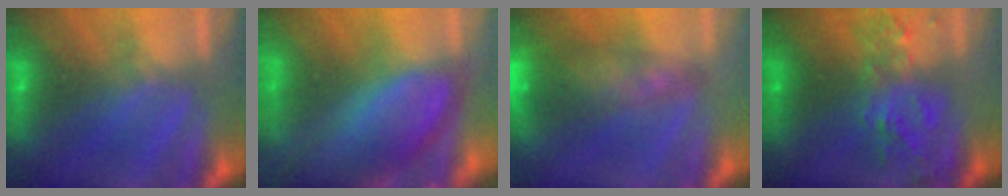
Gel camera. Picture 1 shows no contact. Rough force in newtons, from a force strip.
{"total": 11.4}
{"total": 6.7}
{"total": 7.4}